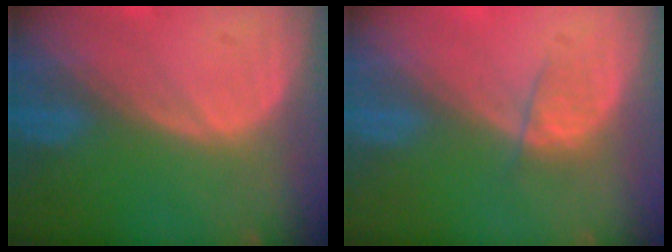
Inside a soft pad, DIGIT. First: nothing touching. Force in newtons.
{"total": 2.2, "press": 2.0, "slide": 0.9}